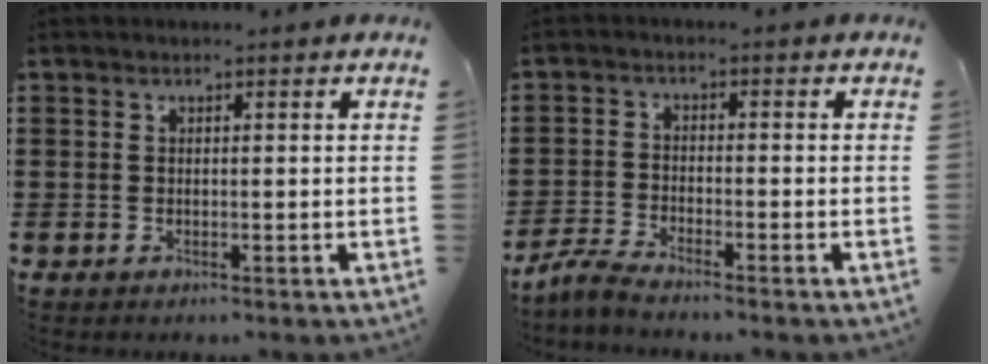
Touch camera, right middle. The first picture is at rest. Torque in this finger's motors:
{"motor_torque": [0.99, -0.25, 0.01, 0.03]}